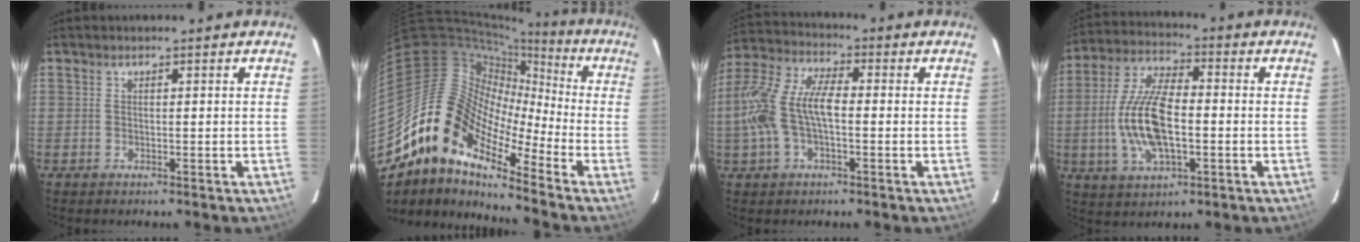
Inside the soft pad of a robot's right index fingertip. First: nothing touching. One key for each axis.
{"total": 14.7, "fx": -9.7, "fy": 6.0, "fz": 9.4, "tx": -0.139, "ty": 0.004, "tz": -0.203}
{"total": 13.5, "fx": -1.7, "fy": 6.2, "fz": 11.9, "tx": -0.256, "ty": 0.014, "tz": -0.038}
{"total": 14.2, "fx": -2.3, "fy": 6.0, "fz": 12.7, "tx": -0.267, "ty": 0.003, "tz": -0.044}